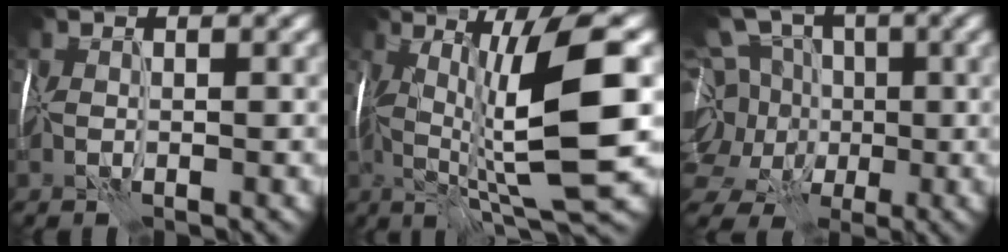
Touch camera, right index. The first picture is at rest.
{"total": 11.4, "force": [0.4, 1.6, 11.3], "torque": [-0.184, 0.011, 0.013]}
{"total": 13.7, "force": [0.2, 11.9, 6.8], "torque": [-0.153, 0.026, -0.025]}